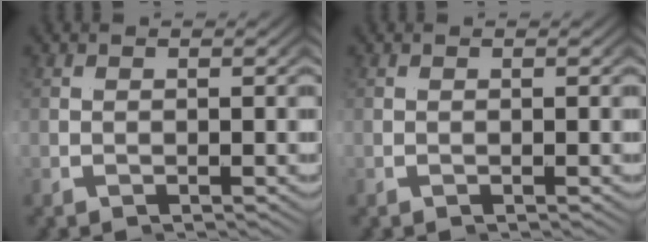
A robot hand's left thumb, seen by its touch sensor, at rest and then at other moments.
{"total": 0.0}